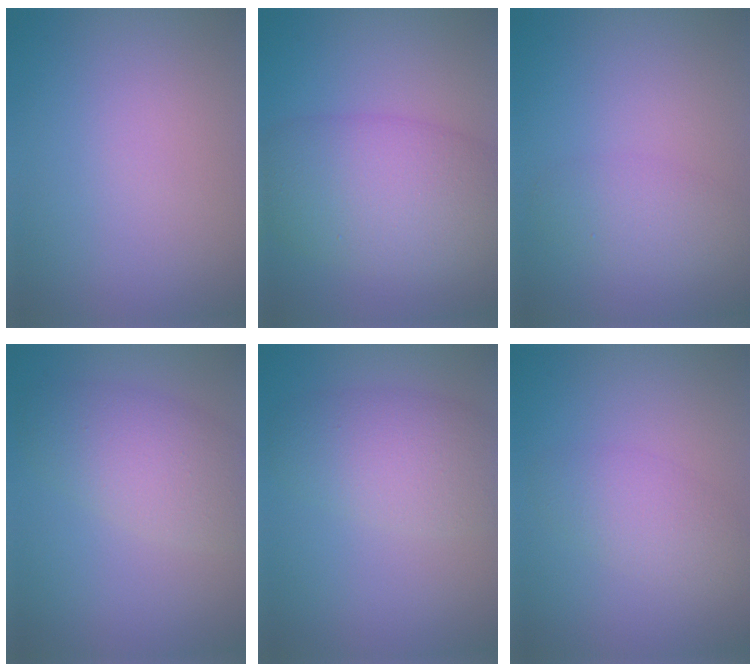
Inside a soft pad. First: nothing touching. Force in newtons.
{"total": 9.4, "press": 9.3, "slide": 0.4}
{"total": 2.5, "press": 2.5, "slide": 0.0}
{"total": 6.5, "press": 6.5, "slide": 0.1}
{"total": 5.0, "press": 5.0, "slide": 0.1}
{"total": 3.1, "press": 3.1, "slide": 0.1}